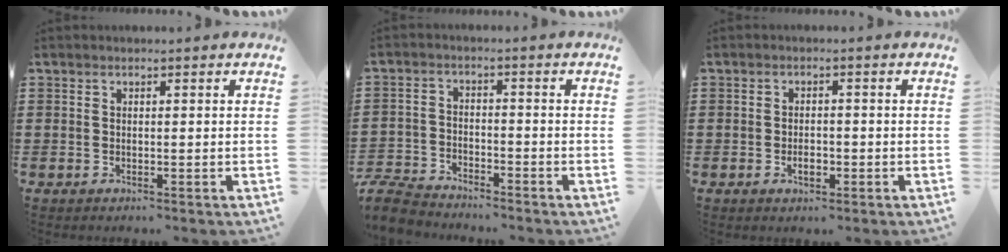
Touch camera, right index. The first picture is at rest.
{"total": 5.1, "force": [-4.9, 0.9, 0.9], "torque": [-0.034, -0.001, -0.103]}
{"total": 2.3, "force": [-0.8, 1.3, 1.7], "torque": [-0.034, 0.003, -0.015]}